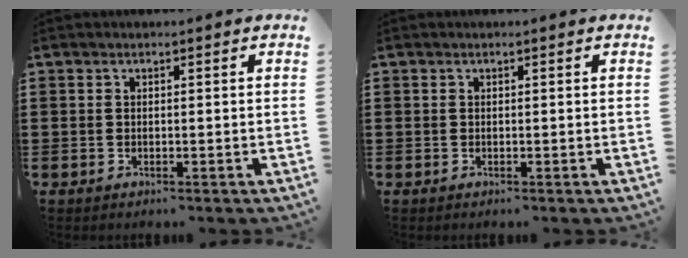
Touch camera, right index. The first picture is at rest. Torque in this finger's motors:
{"motor_torque": [-0.20, 0.20, 0.00, 0.00]}